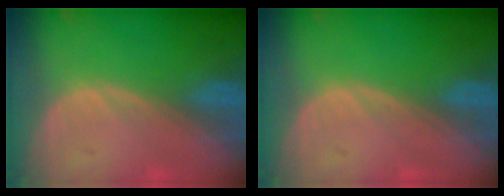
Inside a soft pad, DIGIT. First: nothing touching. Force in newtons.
{"total": 0.0}